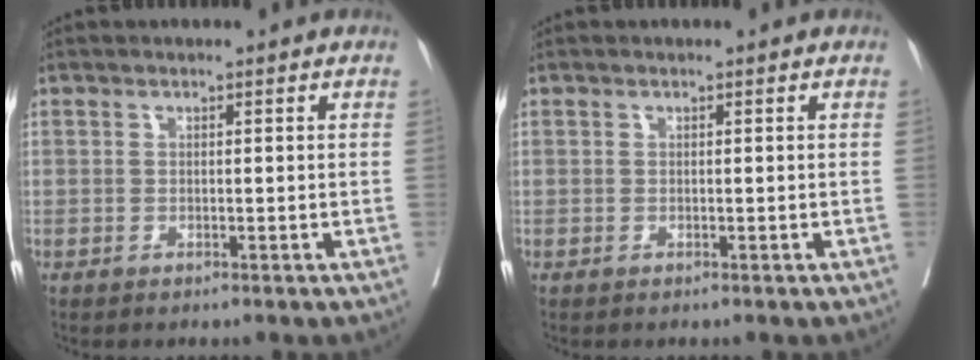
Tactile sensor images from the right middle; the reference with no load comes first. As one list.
[{"total": 0.0}]